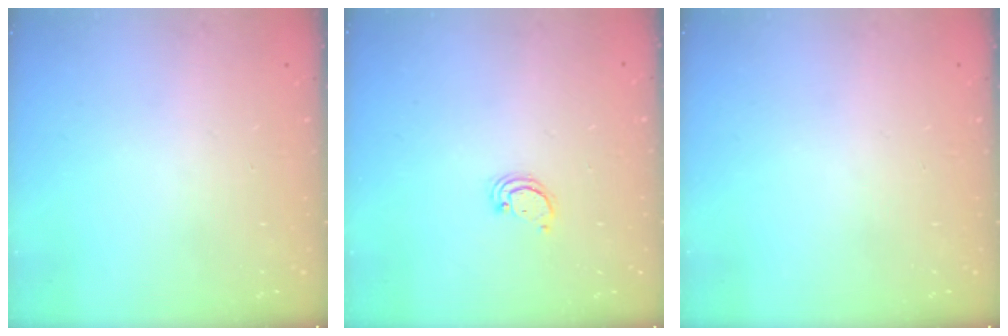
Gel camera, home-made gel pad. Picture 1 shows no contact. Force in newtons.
{"total": 2.4, "press": 2.4, "slide": 0.2}
{"total": 0.0}